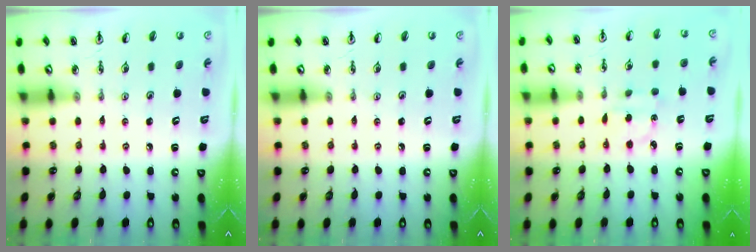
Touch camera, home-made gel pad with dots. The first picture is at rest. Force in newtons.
{"total": 0.0}
{"total": 3.1, "press": 3.1, "slide": 0.6}